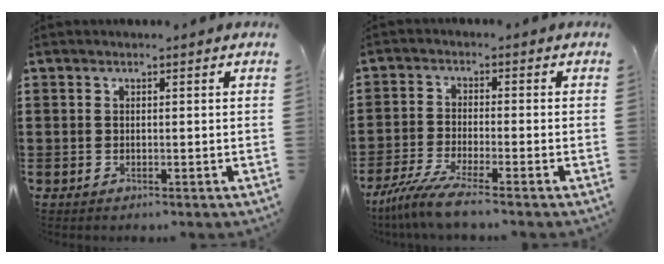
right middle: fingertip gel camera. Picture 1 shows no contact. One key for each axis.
{"total": 5.6, "fx": -4.6, "fy": -0.1, "fz": 3.1, "tx": -0.079, "ty": -0.021, "tz": -0.095}